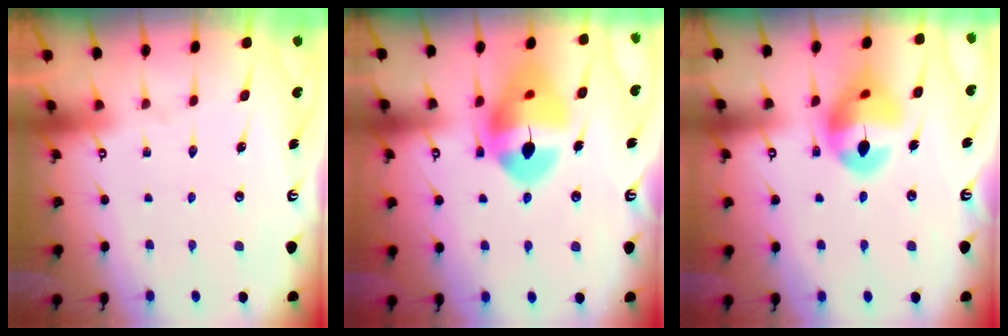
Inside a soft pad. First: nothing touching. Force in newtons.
{"total": 16.6, "press": 16.5, "slide": 1.9}
{"total": 16.3, "press": 16.2, "slide": 2.0}